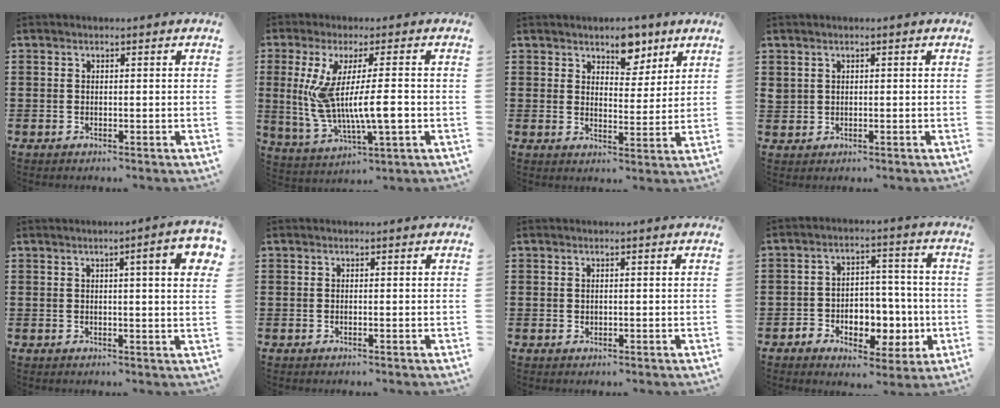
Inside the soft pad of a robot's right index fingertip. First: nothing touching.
{"total": 12.0, "force": [-0.3, 2.9, 11.6], "torque": [-0.244, -0.017, -0.009]}
{"total": 6.3, "force": [4.8, 3.6, 1.9], "torque": [-0.026, -0.013, 0.083]}
{"total": 1.1, "force": [0.6, 0.8, 0.3], "torque": [-0.007, 0.003, 0.012]}
{"total": 6.0, "force": [2.1, 0.6, 5.6], "torque": [-0.090, -0.001, 0.028]}
{"total": 0.0}
{"total": 0.5, "force": [0.2, 0.4, 0.3], "torque": [-0.009, 0.001, 0.004]}
{"total": 6.7, "force": [-1.9, 5.4, 3.6], "torque": [-0.055, 0.013, -0.033]}